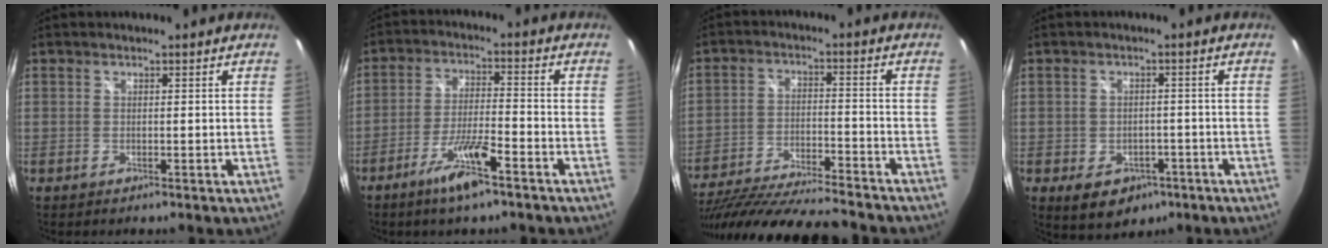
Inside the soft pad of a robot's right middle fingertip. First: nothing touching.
{"total": 8.5, "force": [-5.6, 1.0, 6.3], "torque": [-0.133, -0.007, -0.101]}
{"total": 23.6, "force": [-20.5, 3.2, 11.4], "torque": [-0.216, -0.055, -0.321]}
{"total": 7.9, "force": [-4.2, 5.6, 3.7], "torque": [-0.074, -0.004, -0.044]}